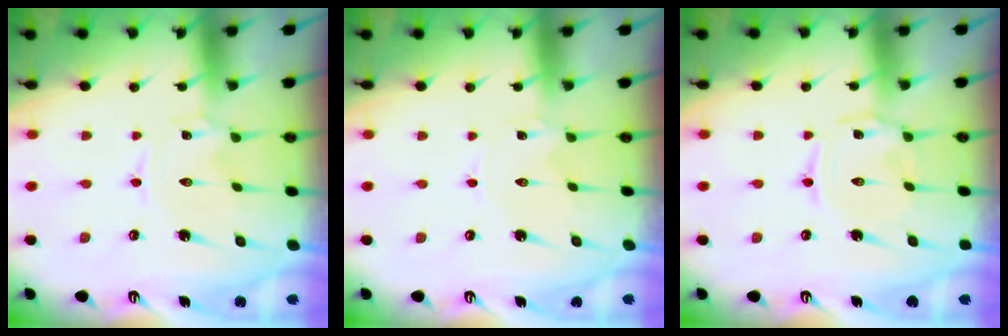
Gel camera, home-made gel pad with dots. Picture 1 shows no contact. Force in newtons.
{"total": 0.7, "press": 0.7, "slide": 0.1}
{"total": 2.1, "press": 2.0, "slide": 0.6}